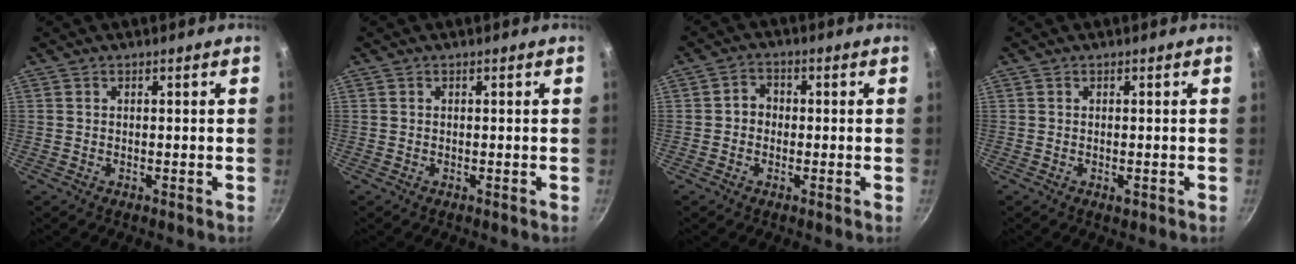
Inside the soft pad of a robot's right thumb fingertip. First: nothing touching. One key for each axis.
{"total": 0.0}
{"total": 3.3, "fx": -0.4, "fy": 2.9, "fz": 1.5, "tx": -0.003, "ty": 0.012, "tz": -0.013}
{"total": 1.0, "fx": -0.4, "fy": 0.4, "fz": 0.9, "tx": -0.014, "ty": -0.001, "tz": -0.006}